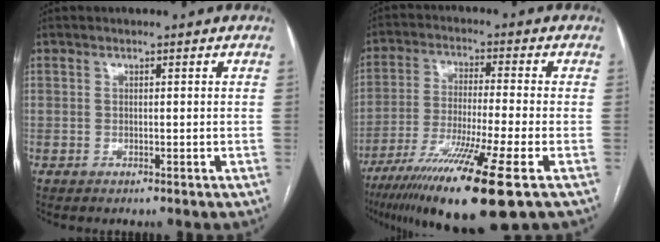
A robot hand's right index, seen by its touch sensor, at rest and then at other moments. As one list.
[{"total": 16.5, "force": [-9.6, -0.4, 13.4], "torque": [-0.240, -0.046, -0.169]}]